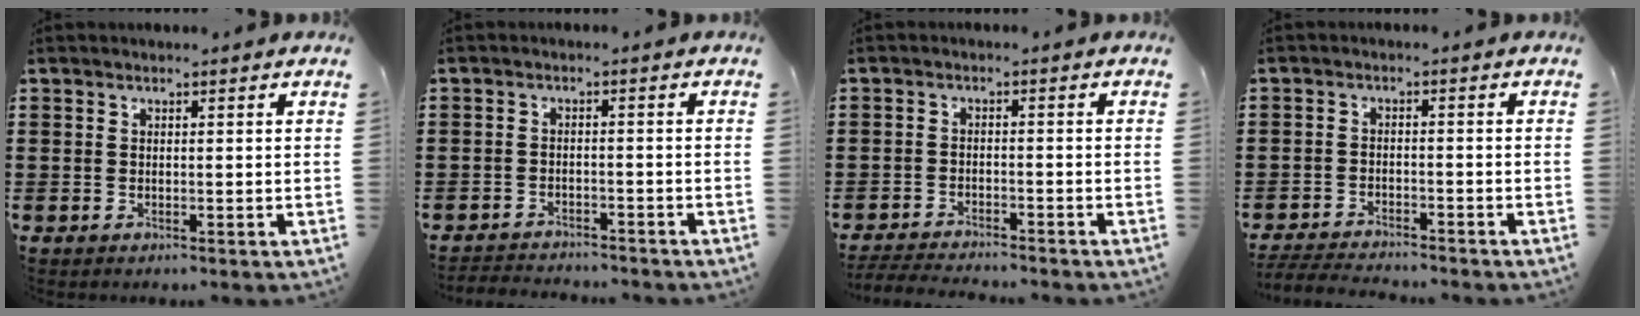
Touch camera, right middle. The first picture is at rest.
{"total": 2.6, "force": [-2.6, 0.4, -0.2], "torque": [-0.004, 0.000, -0.058]}
{"total": 3.2, "force": [-3.2, 0.3, 0.3], "torque": [-0.014, -0.002, -0.071]}
{"total": 3.5, "force": [-3.4, 0.4, 0.3], "torque": [-0.014, 0.000, -0.076]}